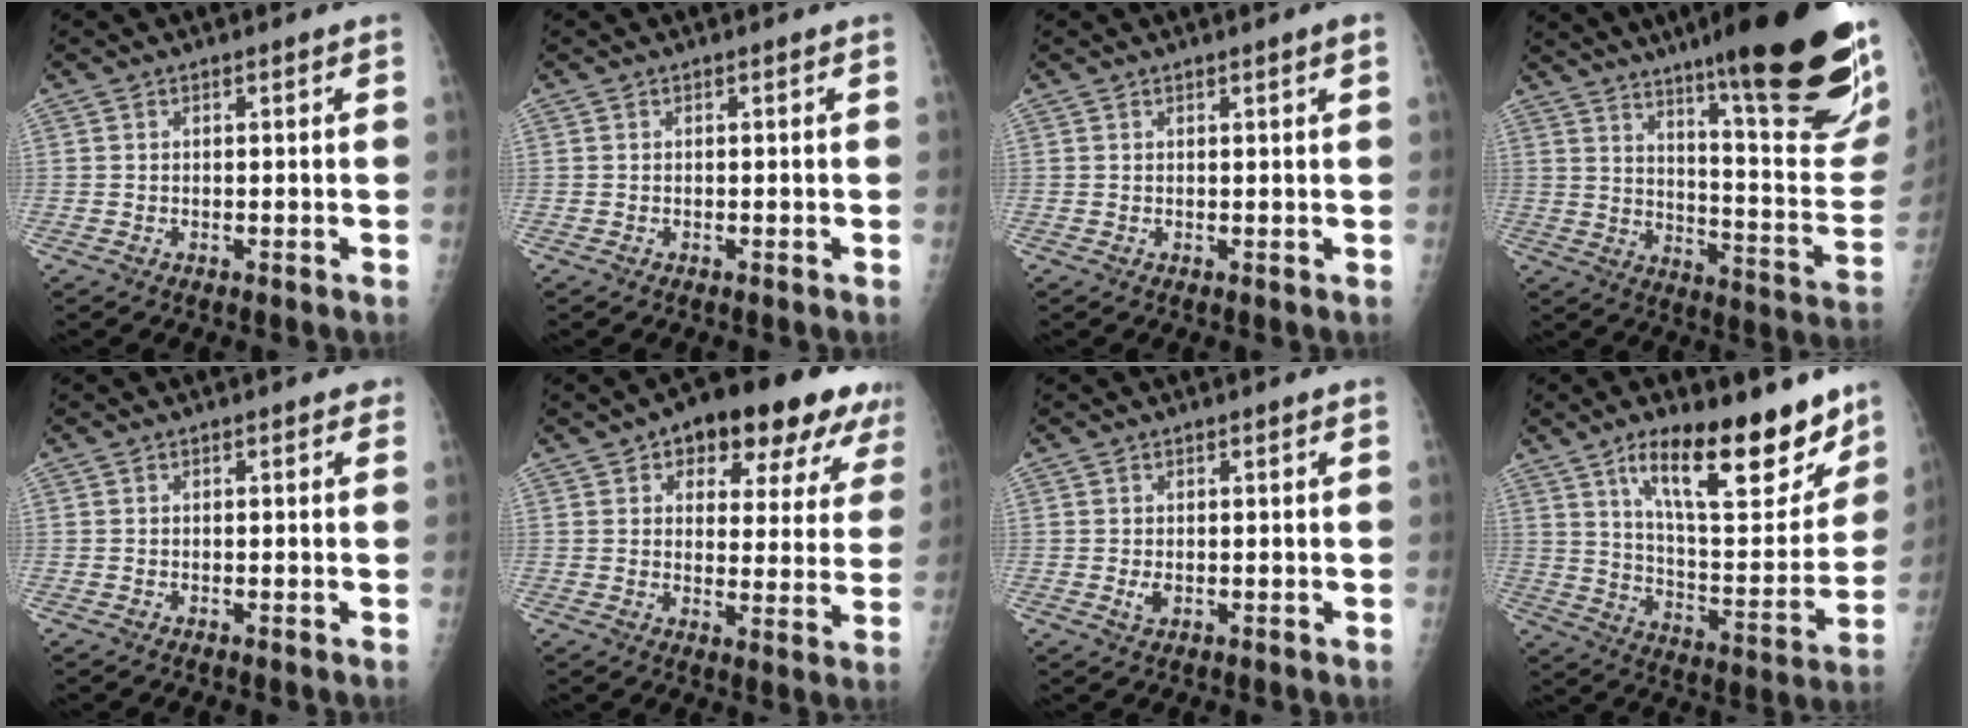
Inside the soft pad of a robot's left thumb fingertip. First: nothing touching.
{"total": 0.0}
{"total": 1.6, "force": [0.9, 0.0, 1.4], "torque": [-0.022, -0.002, 0.012]}
{"total": 31.1, "force": [20.6, 4.6, 22.8], "torque": [-0.255, -0.106, 0.291]}
{"total": 0.8, "force": [0.4, 0.5, 0.4], "torque": [0.002, 0.000, -0.001]}
{"total": 18.9, "force": [11.0, 9.2, 12.3], "torque": [-0.115, -0.010, 0.141]}
{"total": 1.9, "force": [0.1, 1.1, 1.6], "torque": [-0.024, -0.004, 0.005]}
{"total": 22.4, "force": [14.3, 7.8, 15.4], "torque": [-0.184, -0.072, 0.232]}